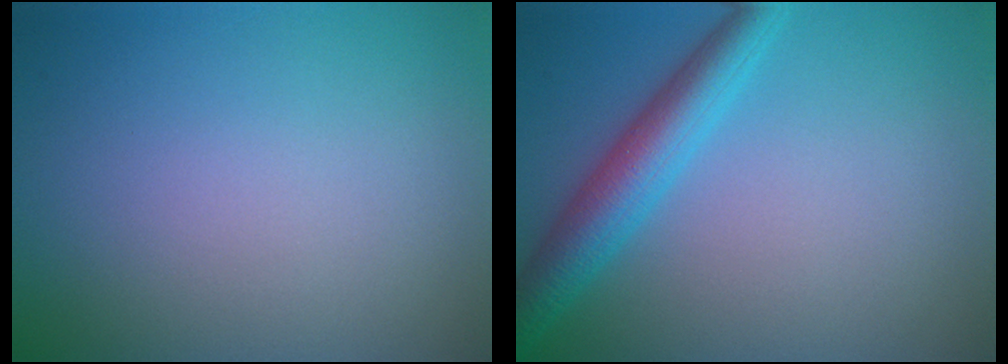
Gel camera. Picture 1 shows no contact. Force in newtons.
{"total": 4.6, "press": 4.5, "slide": 0.2}